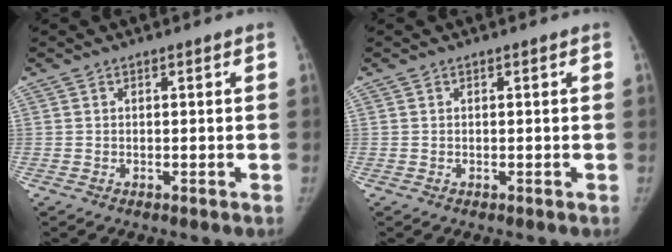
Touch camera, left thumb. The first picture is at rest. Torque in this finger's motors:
{"motor_torque": [-0.05, 0.18, -0.22, 0.24, 0.00]}